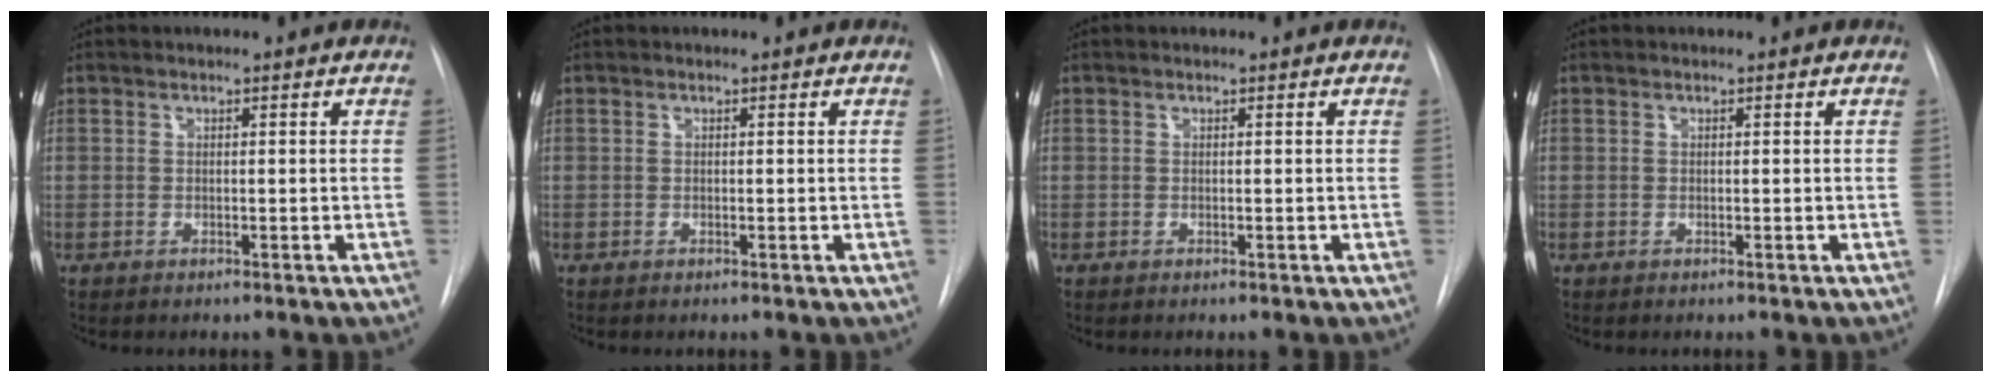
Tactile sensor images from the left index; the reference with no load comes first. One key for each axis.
{"total": 0.0}
{"total": 0.0}
{"total": 0.0}